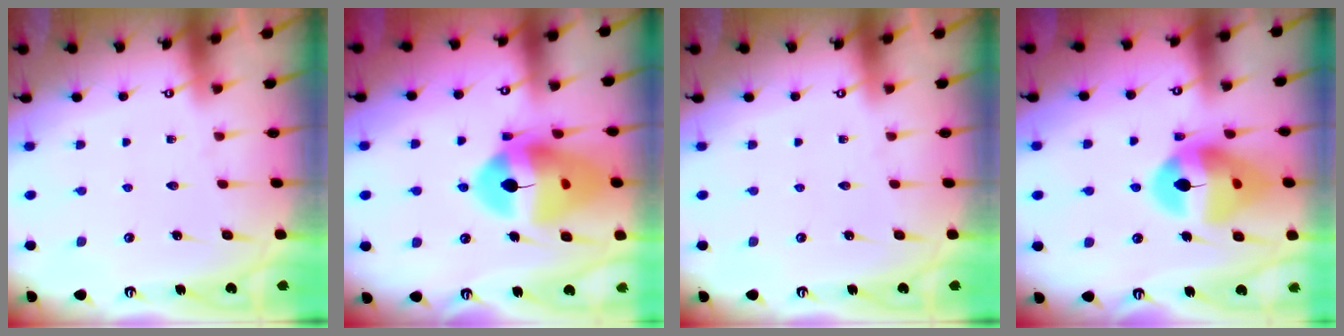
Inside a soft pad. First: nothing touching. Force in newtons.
{"total": 18.1, "press": 17.9, "slide": 2.2}
{"total": 0.0}
{"total": 16.1, "press": 16.0, "slide": 2.1}